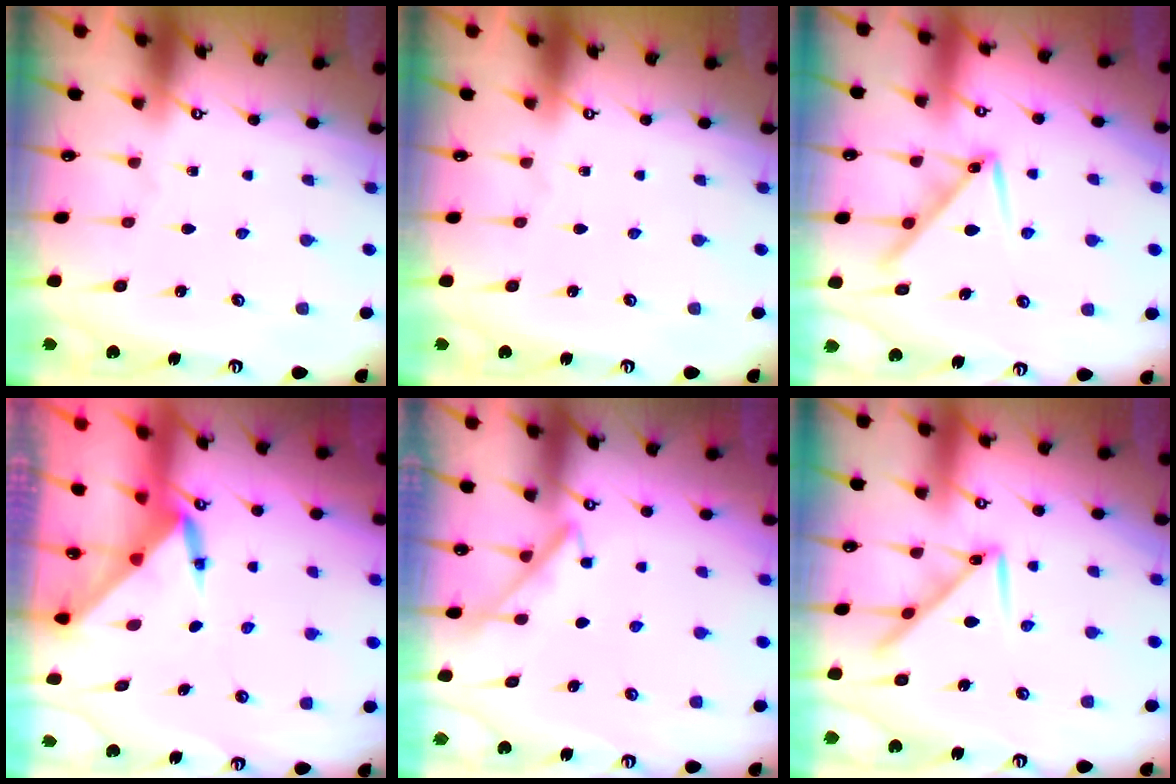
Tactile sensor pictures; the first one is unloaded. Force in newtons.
{"total": 0.0}
{"total": 9.8, "press": 9.8, "slide": 0.6}
{"total": 3.7, "press": 3.7, "slide": 0.3}
{"total": 3.4, "press": 3.4, "slide": 0.5}
{"total": 8.9, "press": 8.9, "slide": 0.7}